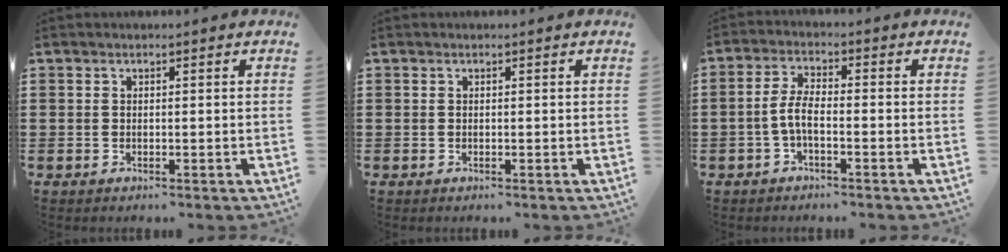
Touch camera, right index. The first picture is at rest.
{"total": 0.0}
{"total": 4.1, "force": [-1.4, 1.4, 3.6], "torque": [-0.091, -0.004, -0.035]}